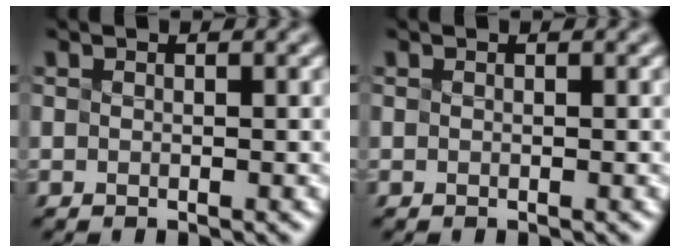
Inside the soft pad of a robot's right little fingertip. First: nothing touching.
{"total": 0.0}